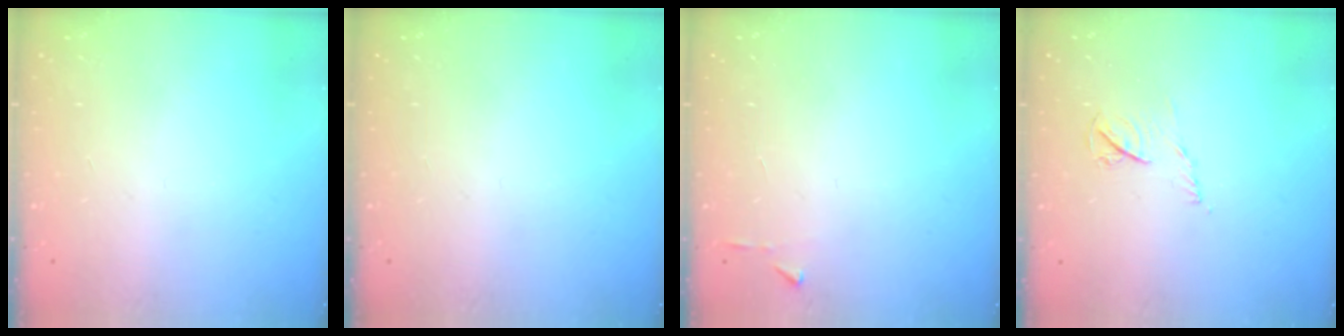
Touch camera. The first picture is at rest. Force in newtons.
{"total": 0.0}
{"total": 3.2, "press": 3.2, "slide": 0.4}
{"total": 5.4, "press": 5.3, "slide": 0.7}